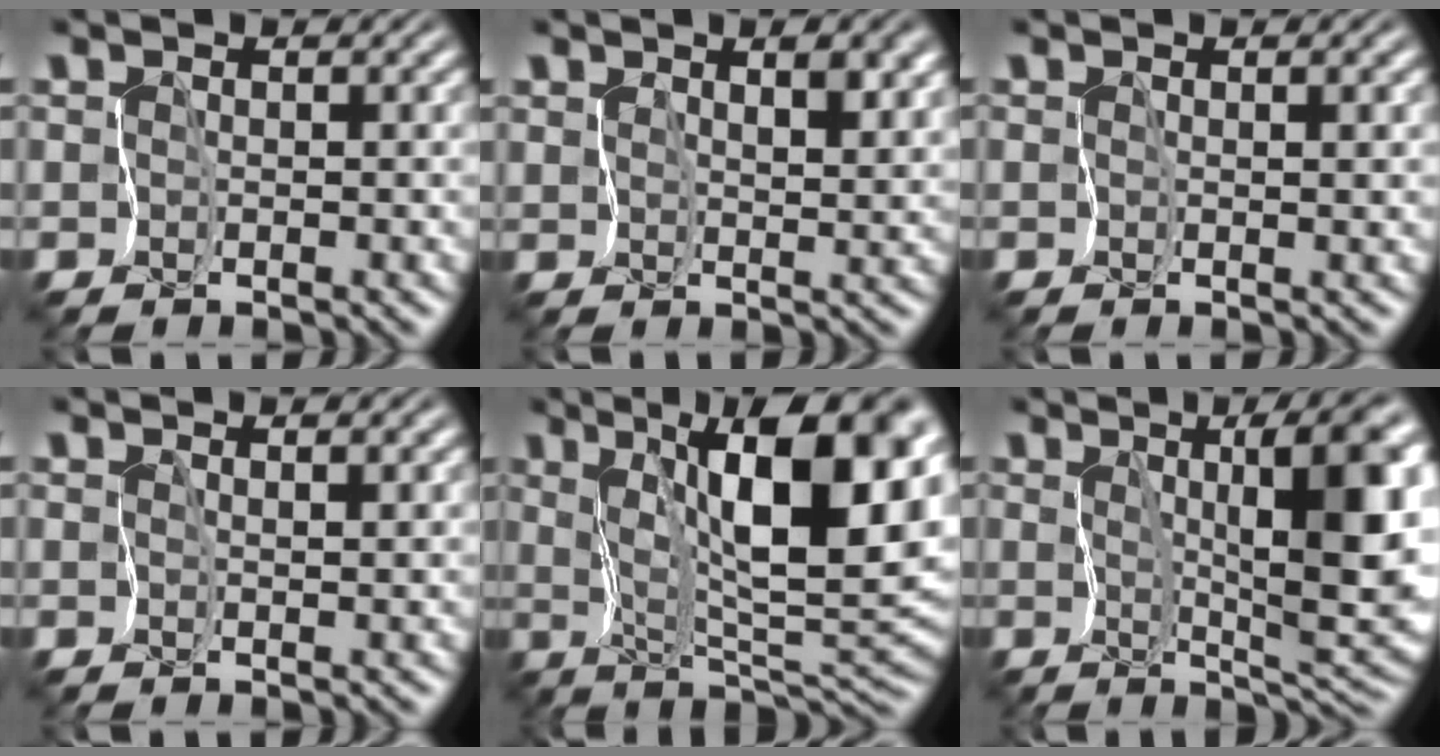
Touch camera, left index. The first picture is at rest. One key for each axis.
{"total": 3.5, "fx": 2.1, "fy": 1.5, "fz": 2.4, "tx": -0.034, "ty": -0.008, "tz": 0.034}
{"total": 1.5, "fx": 0.3, "fy": 0.4, "fz": 1.4, "tx": -0.018, "ty": -0.002, "tz": 0.008}
{"total": 1.4, "fx": 0.9, "fy": 0.2, "fz": 1.1, "tx": -0.018, "ty": -0.004, "tz": 0.017}
{"total": 13.7, "fx": 4.5, "fy": 4.5, "fz": 12.1, "tx": -0.163, "ty": -0.001, "tz": 0.068}
{"total": 11.0, "fx": 2.3, "fy": 3.0, "fz": 10.3, "tx": -0.136, "ty": -0.001, "tz": 0.034}